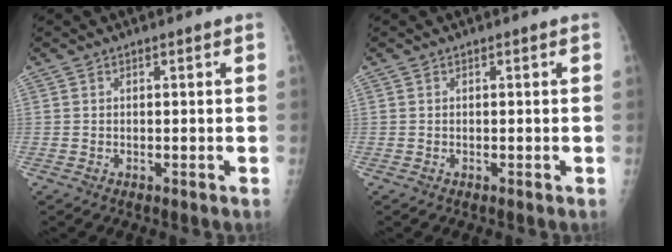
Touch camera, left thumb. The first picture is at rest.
{"total": 0.0}